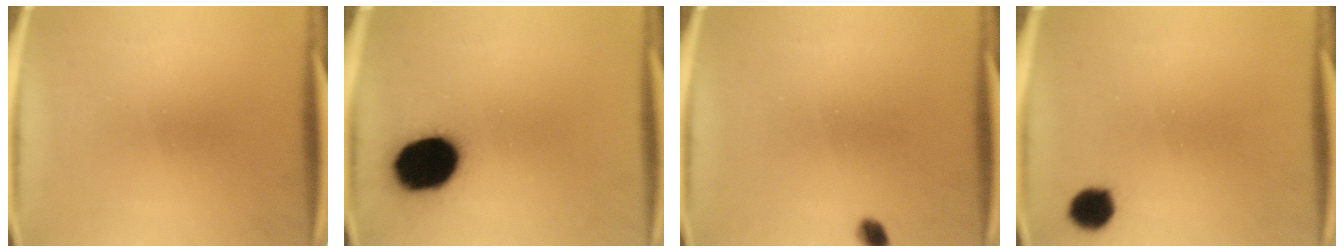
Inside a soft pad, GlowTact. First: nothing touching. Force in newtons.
{"total": 16.3}
{"total": 1.8}
{"total": 4.1}